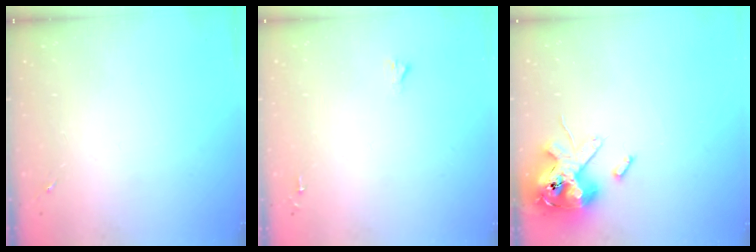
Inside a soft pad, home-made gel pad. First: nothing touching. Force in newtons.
{"total": 1.6, "press": 1.6, "slide": 0.1}
{"total": 14.8, "press": 14.5, "slide": 2.9}